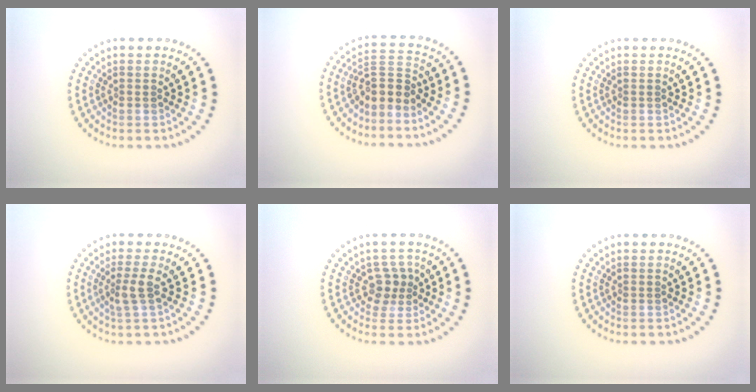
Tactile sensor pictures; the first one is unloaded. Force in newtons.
{"total": 2.9, "press": 2.4, "slide": 1.7}
{"total": 0.0}
{"total": 1.9, "press": 1.4, "slide": 1.4}
{"total": 2.0, "press": 1.7, "slide": 1.2}
{"total": 0.0}